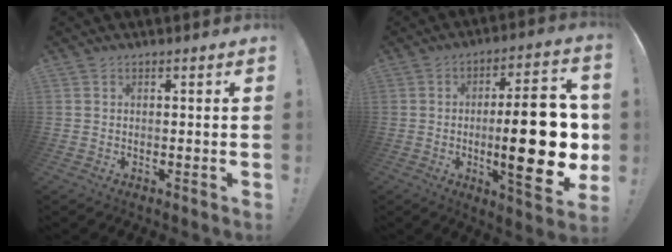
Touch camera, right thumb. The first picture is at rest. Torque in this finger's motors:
{"motor_torque": [1.76, 2.39, 1.94, 0.11, 0.11]}